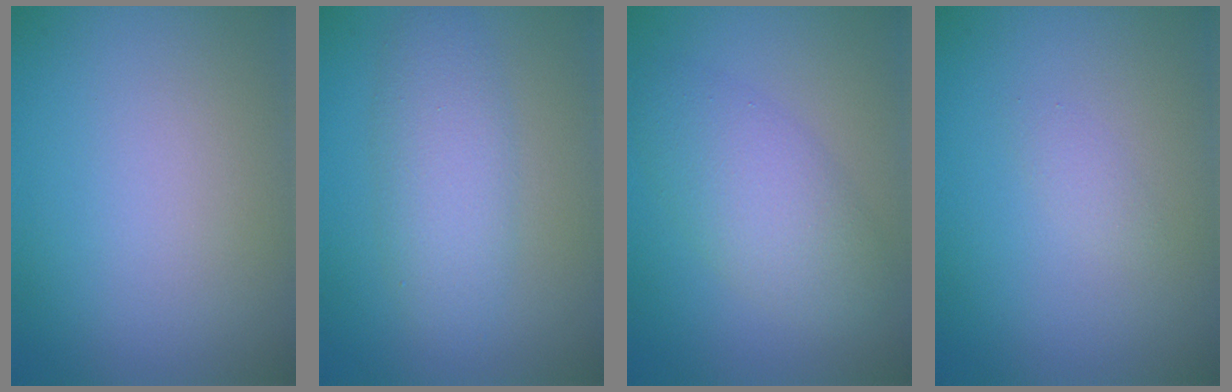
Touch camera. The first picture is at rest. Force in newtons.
{"total": 3.9, "press": 3.9, "slide": 0.2}
{"total": 4.4, "press": 4.4, "slide": 0.1}
{"total": 0.7, "press": 0.7, "slide": 0.0}